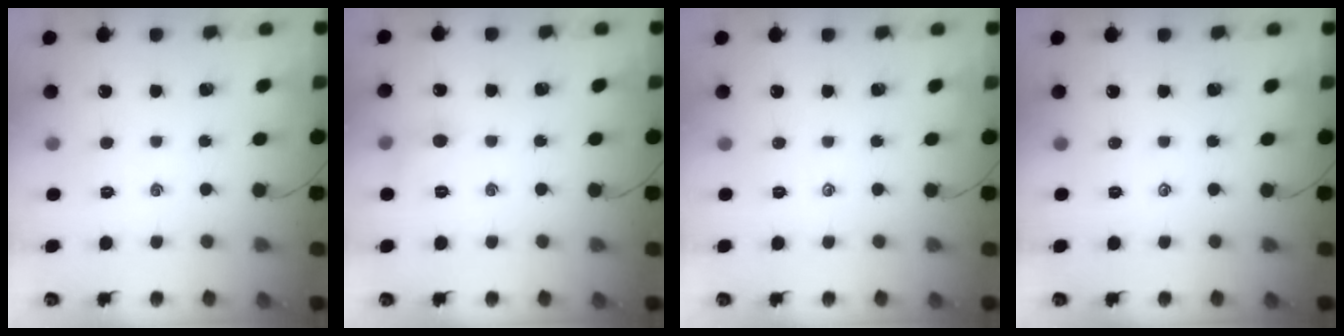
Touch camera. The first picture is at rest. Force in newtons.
{"total": 5.1, "press": 4.8, "slide": 1.6}
{"total": 0.0}
{"total": 0.0}